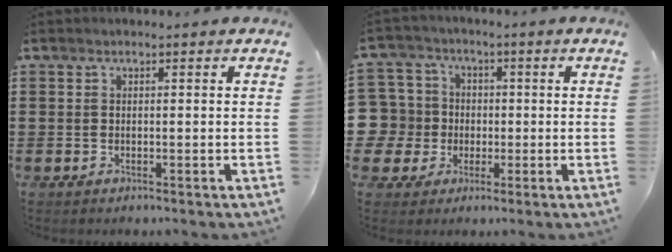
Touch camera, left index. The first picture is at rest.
{"total": 7.9, "force": [-0.4, 7.7, 1.5], "torque": [-0.096, 0.001, -0.009]}